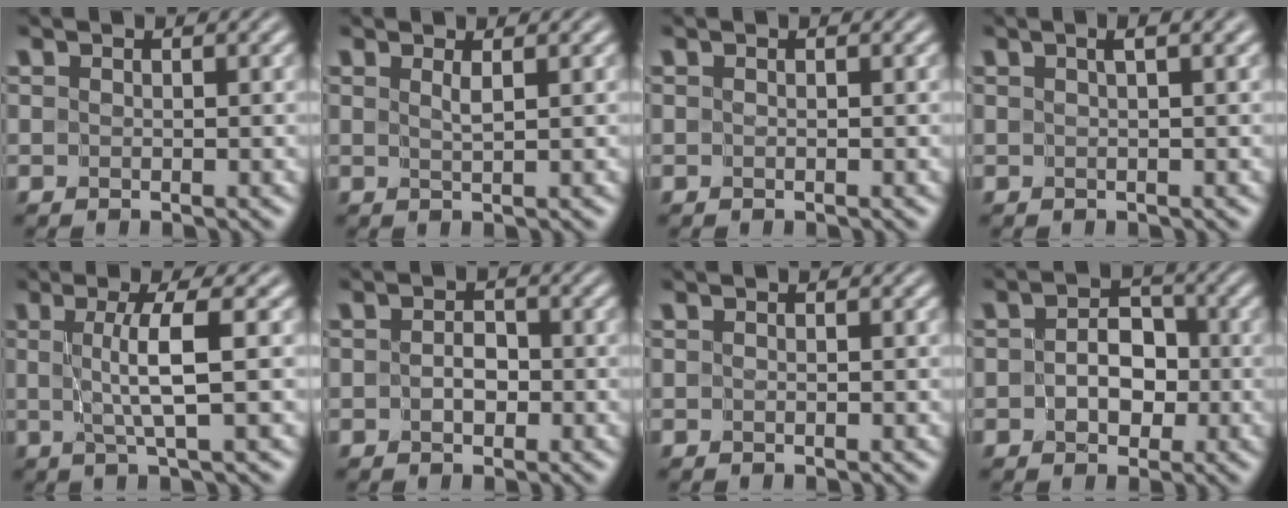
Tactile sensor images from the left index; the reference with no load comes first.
{"total": 0.8, "force": [0.5, -0.1, 0.6], "torque": [-0.006, -0.001, 0.008]}
{"total": 0.0}
{"total": 1.9, "force": [1.1, 0.3, 1.6], "torque": [-0.014, -0.007, 0.011]}
{"total": 3.9, "force": [0.2, 0.4, 3.9], "torque": [-0.068, -0.002, 0.004]}
{"total": 1.6, "force": [-0.5, 1.1, 1.1], "torque": [-0.017, -0.003, -0.010]}
{"total": 0.0}
{"total": 3.3, "force": [-0.5, 2.5, 2.2], "torque": [-0.030, -0.002, -0.014]}